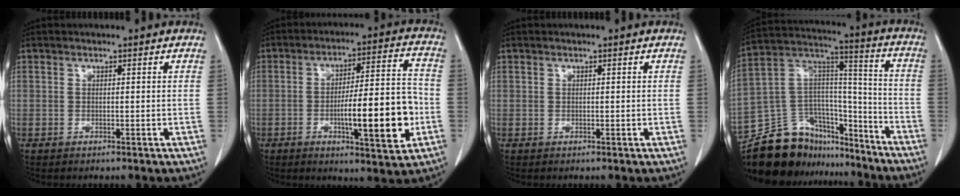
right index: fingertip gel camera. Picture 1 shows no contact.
{"total": 14.6, "force": [-3.6, 2.4, 13.9], "torque": [-0.210, 0.010, -0.051]}
{"total": 0.0}
{"total": 22.5, "force": [-19.0, 9.5, 7.3], "torque": [-0.162, 0.047, -0.310]}